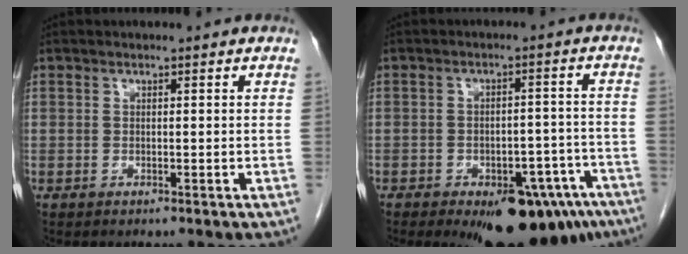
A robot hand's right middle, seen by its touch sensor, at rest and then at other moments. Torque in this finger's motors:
{"motor_torque": [1.07, -1.07, 0.62, 0.12]}